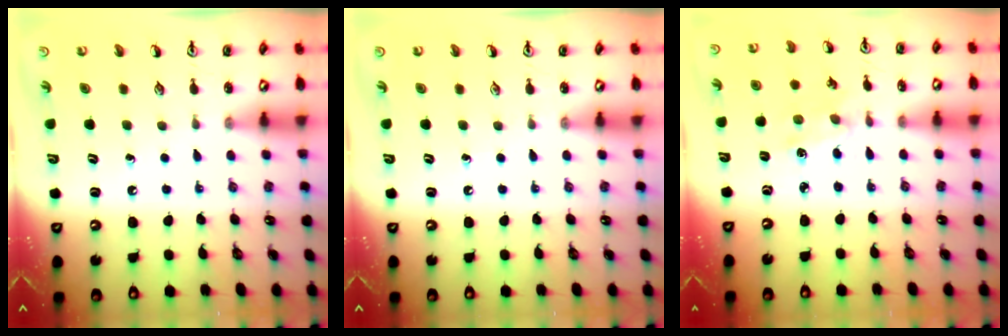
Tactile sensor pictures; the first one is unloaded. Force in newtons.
{"total": 0.0}
{"total": 1.1, "press": 1.0, "slide": 0.2}